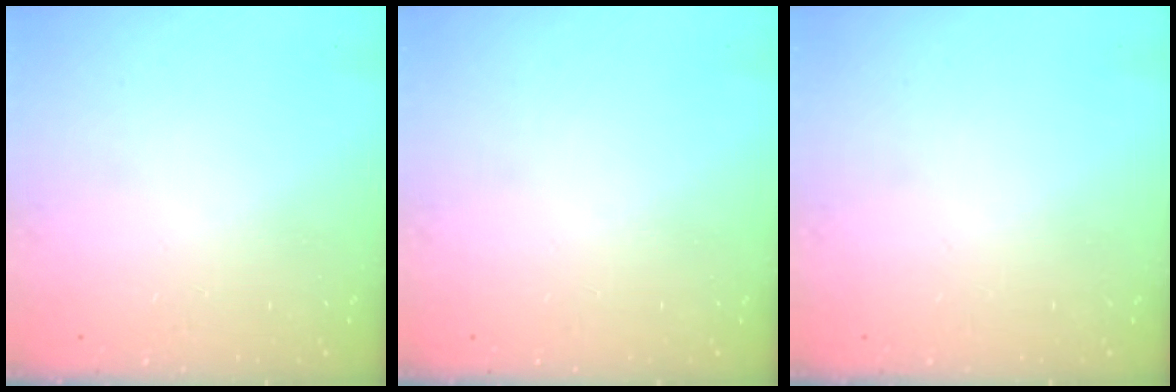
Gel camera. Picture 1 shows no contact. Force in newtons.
{"total": 0.0}
{"total": 0.0}